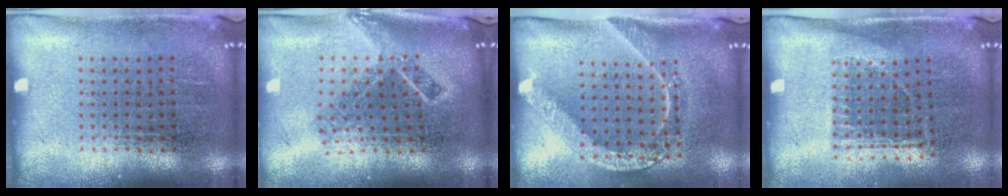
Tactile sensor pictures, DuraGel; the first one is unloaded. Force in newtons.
{"total": 1.9, "press": 1.4, "slide": 1.4}
{"total": 2.0, "press": 1.6, "slide": 1.3}
{"total": 1.2, "press": 0.9, "slide": 0.7}